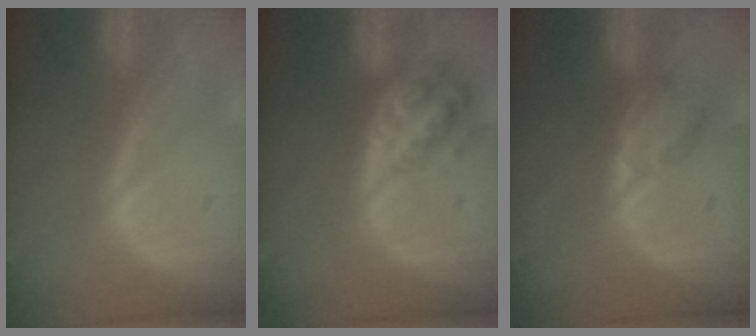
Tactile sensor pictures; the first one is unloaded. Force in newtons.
{"total": 6.0, "press": 5.4, "slide": 2.6}
{"total": 2.8, "press": 2.8, "slide": 0.3}